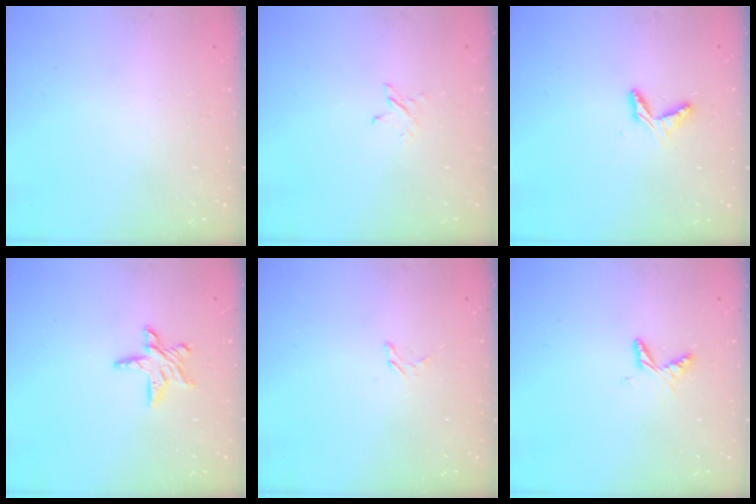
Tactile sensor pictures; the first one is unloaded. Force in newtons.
{"total": 2.3, "press": 2.3, "slide": 0.3}
{"total": 5.0, "press": 4.9, "slide": 0.5}
{"total": 8.3, "press": 8.2, "slide": 0.8}
{"total": 2.4, "press": 2.4, "slide": 0.2}
{"total": 6.1, "press": 6.1, "slide": 0.7}